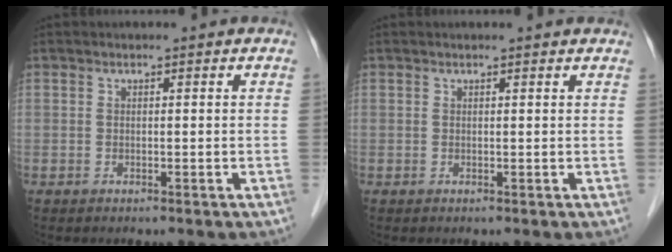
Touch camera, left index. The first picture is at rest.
{"total": 2.3, "force": [2.2, 0.2, 0.6], "torque": [-0.014, 0.009, 0.018]}